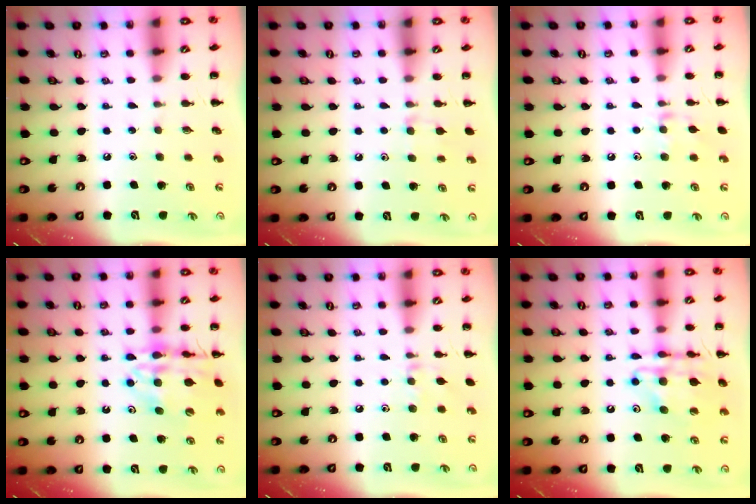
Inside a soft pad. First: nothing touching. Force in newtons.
{"total": 6.4, "press": 6.0, "slide": 2.2}
{"total": 7.5, "press": 7.4, "slide": 1.3}
{"total": 17.3, "press": 17.1, "slide": 2.6}
{"total": 7.0, "press": 6.9, "slide": 1.3}
{"total": 15.0, "press": 14.7, "slide": 3.1}